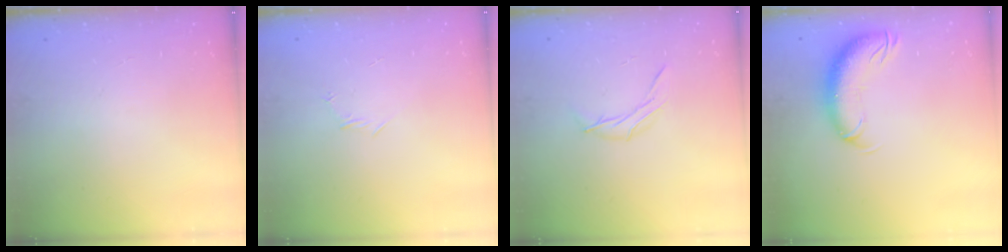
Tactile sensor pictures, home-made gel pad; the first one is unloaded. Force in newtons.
{"total": 4.1, "press": 3.9, "slide": 1.2}
{"total": 6.3, "press": 6.2, "slide": 1.0}
{"total": 12.1, "press": 11.8, "slide": 2.7}